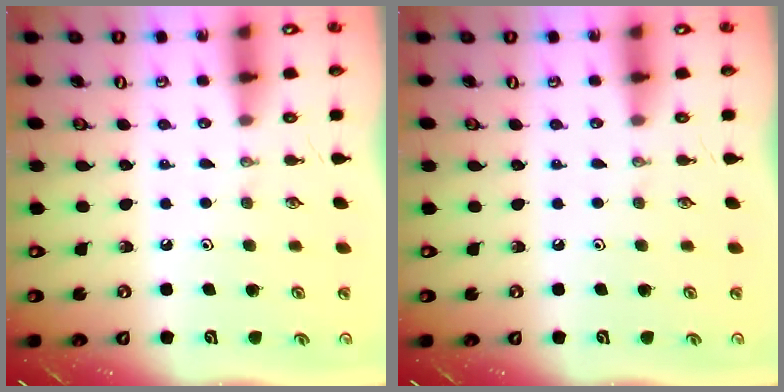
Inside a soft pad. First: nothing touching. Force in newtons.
{"total": 0.0}